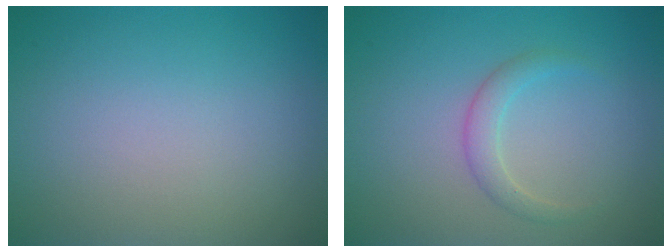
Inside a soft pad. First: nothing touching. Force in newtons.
{"total": 1.7, "press": 1.7, "slide": 0.1}